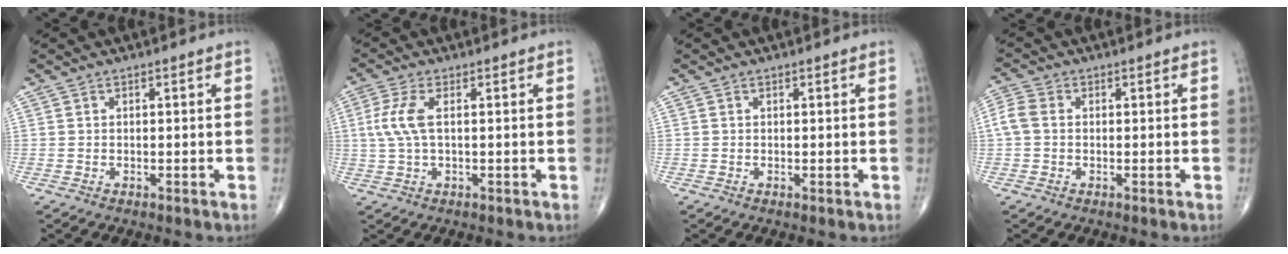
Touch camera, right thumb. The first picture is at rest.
{"total": 5.5, "force": [0.8, 2.1, 5.0], "torque": [-0.138, 0.010, 0.014]}
{"total": 0.0}
{"total": 3.8, "force": [0.0, 2.8, 2.5], "torque": [-0.065, 0.012, -0.007]}